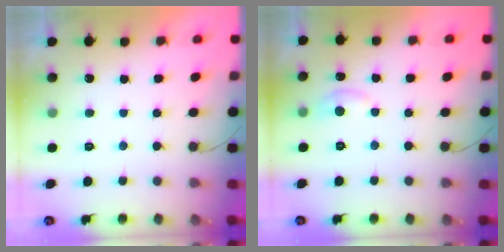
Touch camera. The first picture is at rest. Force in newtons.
{"total": 6.4, "press": 6.4, "slide": 0.6}